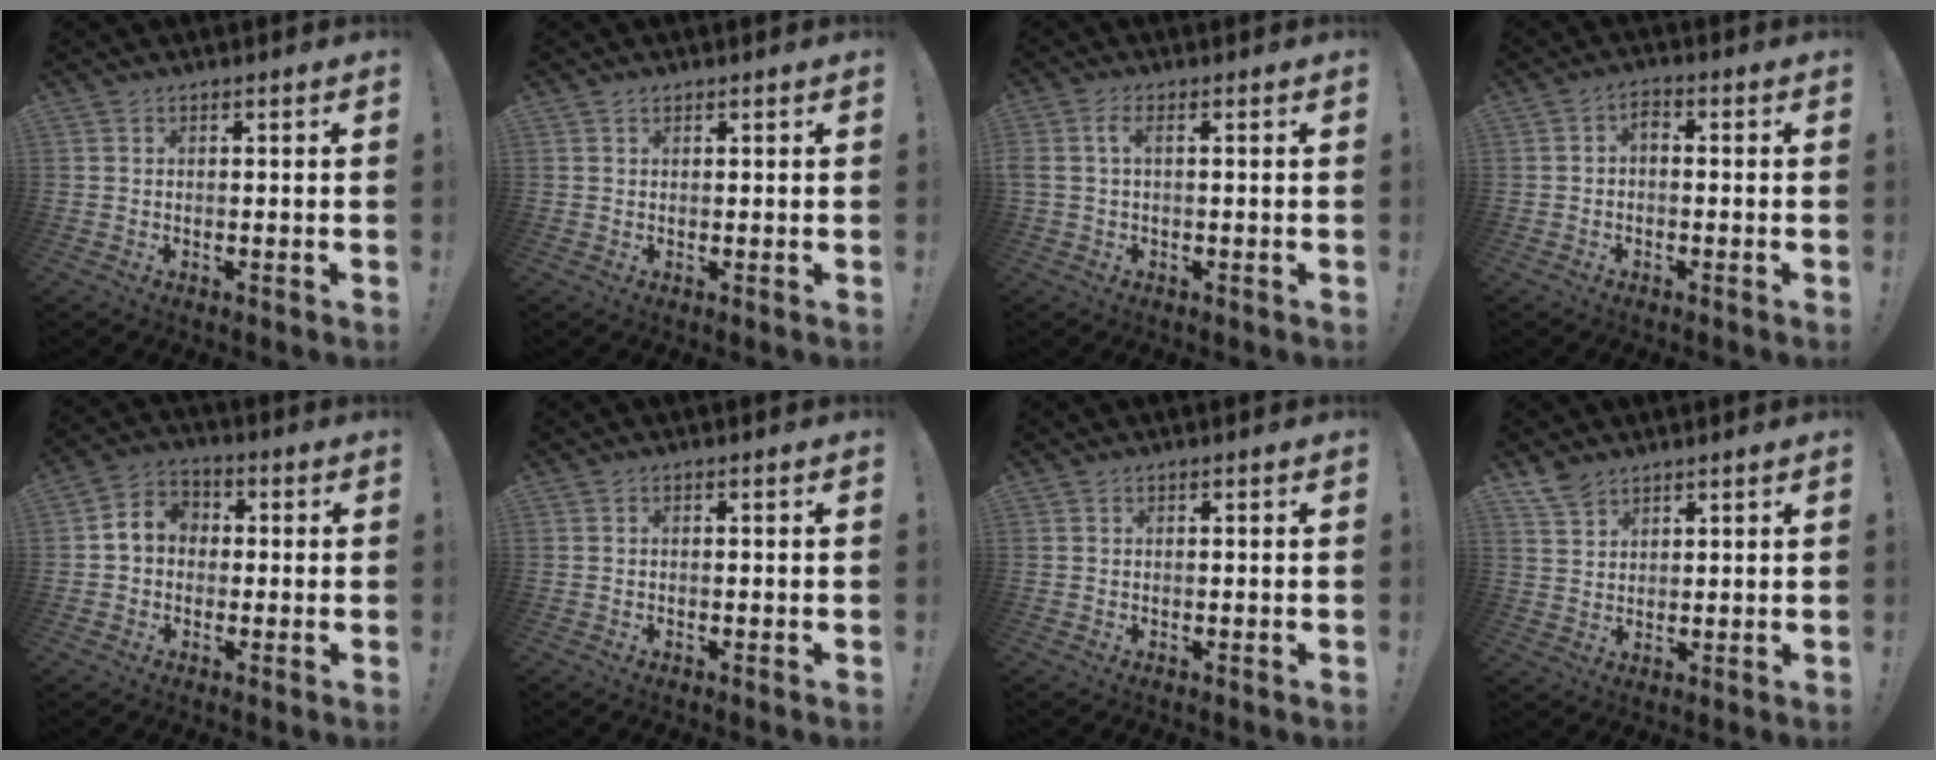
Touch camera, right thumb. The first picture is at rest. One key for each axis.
{"total": 0.7, "fx": 0.6, "fy": 0.3, "fz": 0.2, "tx": -0.001, "ty": -0.002, "tz": 0.012}
{"total": 3.2, "fx": 0.5, "fy": 1.2, "fz": 2.9, "tx": -0.077, "ty": 0.003, "tz": 0.006}
{"total": 2.3, "fx": -1.1, "fy": 1.1, "fz": 1.7, "tx": -0.034, "ty": 0.010, "tz": -0.021}
{"total": 6.7, "fx": 0.1, "fy": 5.9, "fz": 3.3, "tx": -0.055, "ty": 0.021, "tz": 0.005}
{"total": 0.0}
{"total": 0.0}
{"total": 5.5, "fx": 4.4, "fy": 3.1, "fz": 1.3, "tx": -0.024, "ty": -0.025, "tz": 0.084}